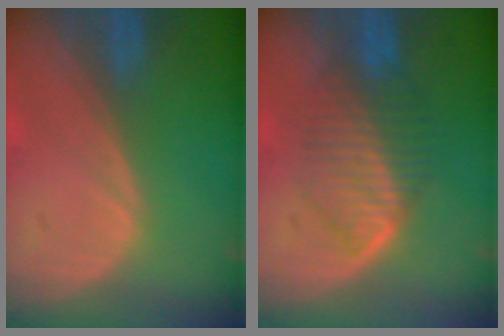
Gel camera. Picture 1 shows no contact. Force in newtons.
{"total": 6.6, "press": 6.5, "slide": 1.3}